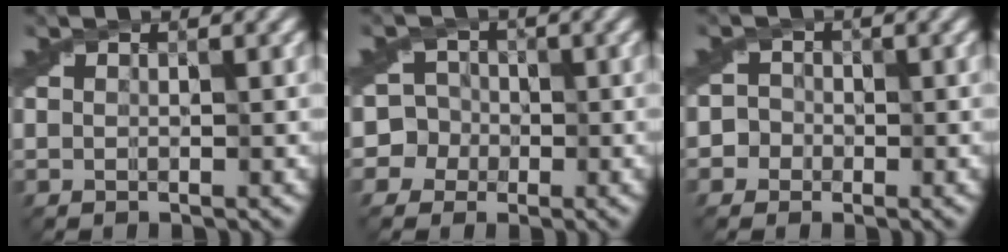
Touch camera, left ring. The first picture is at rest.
{"total": 6.7, "force": [-0.4, 6.2, 2.5], "torque": [-0.019, 0.031, -0.060]}
{"total": 3.7, "force": [-0.2, 3.5, 1.3], "torque": [0.003, 0.021, -0.039]}